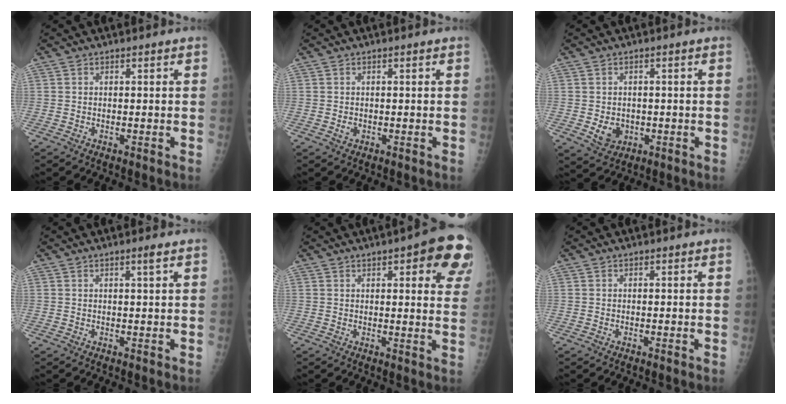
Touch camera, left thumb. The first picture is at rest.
{"total": 0.9, "force": [-0.1, 0.7, 0.5], "torque": [-0.006, 0.000, 0.000]}
{"total": 4.3, "force": [-0.7, 3.6, 2.2], "torque": [-0.022, 0.000, 0.000]}
{"total": 1.3, "force": [0.7, -0.2, 1.1], "torque": [-0.021, -0.005, 0.014]}
{"total": 12.7, "force": [6.2, 3.9, 10.4], "torque": [-0.088, -0.019, 0.067]}
{"total": 0.0}